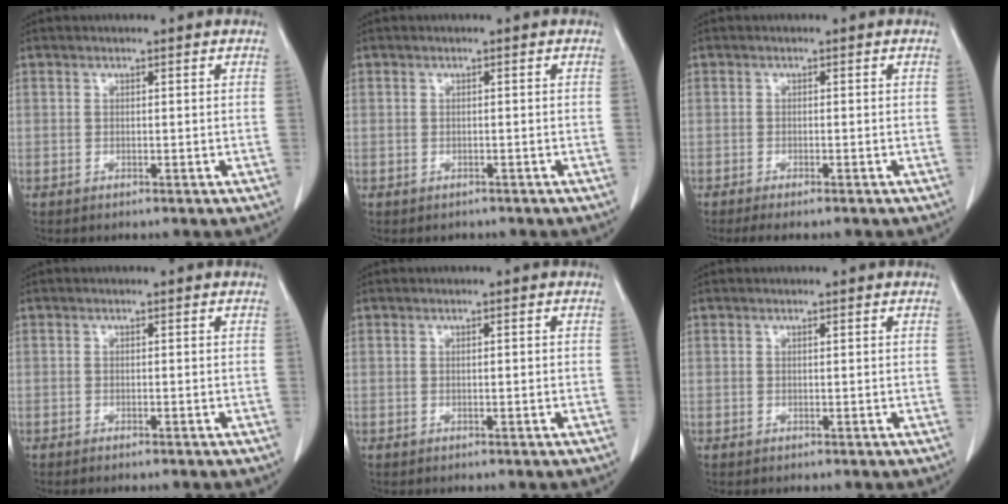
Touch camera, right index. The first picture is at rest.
{"total": 1.1, "force": [-0.7, 0.9, 0.0], "torque": [-0.007, 0.003, -0.009]}
{"total": 3.6, "force": [-3.0, 0.2, 2.0], "torque": [-0.024, -0.007, -0.041]}
{"total": 1.2, "force": [-1.0, 0.0, 0.7], "torque": [-0.012, -0.002, -0.012]}
{"total": 0.6, "force": [0.0, 0.1, 0.6], "torque": [-0.013, 0.001, 0.002]}
{"total": 0.0}